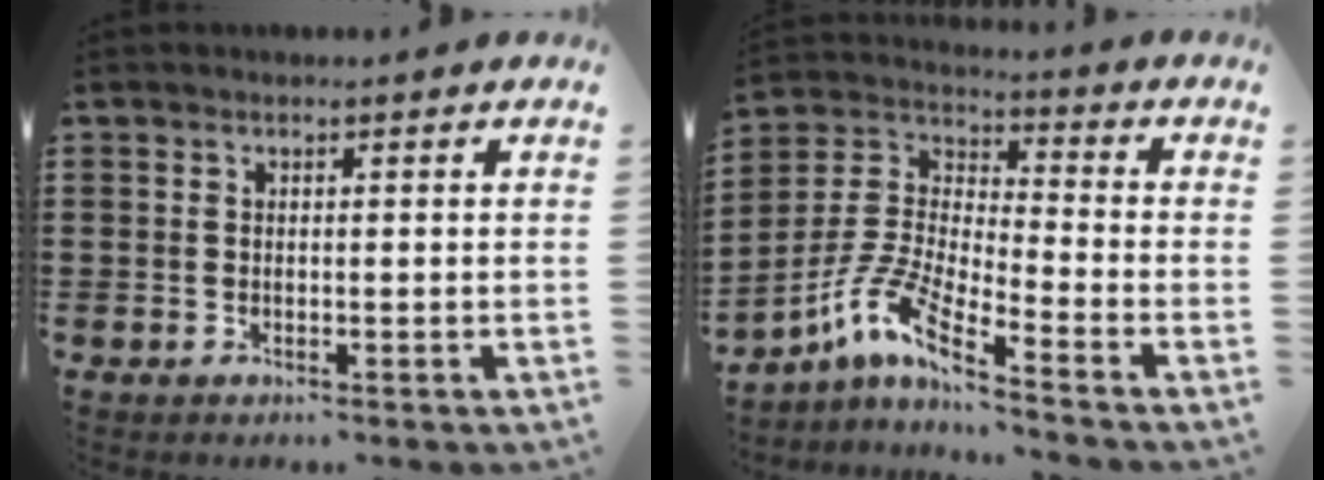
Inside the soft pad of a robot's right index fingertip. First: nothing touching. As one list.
[{"total": 7.8, "force": [-5.8, 1.0, 5.1], "torque": [-0.141, -0.024, -0.125]}]